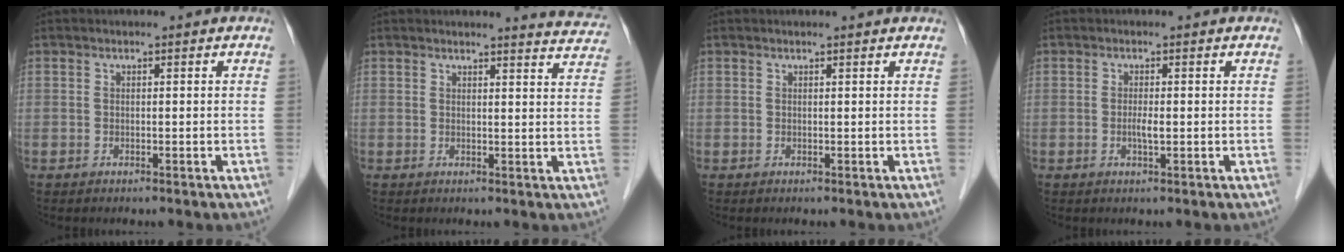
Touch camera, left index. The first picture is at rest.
{"total": 6.0, "force": [6.0, 0.1, 0.3], "torque": [-0.001, -0.029, 0.046]}
{"total": 1.3, "force": [1.3, 0.0, 0.3], "torque": [-0.011, 0.006, 0.015]}
{"total": 1.4, "force": [-0.2, 0.3, 1.4], "torque": [-0.028, -0.001, -0.004]}